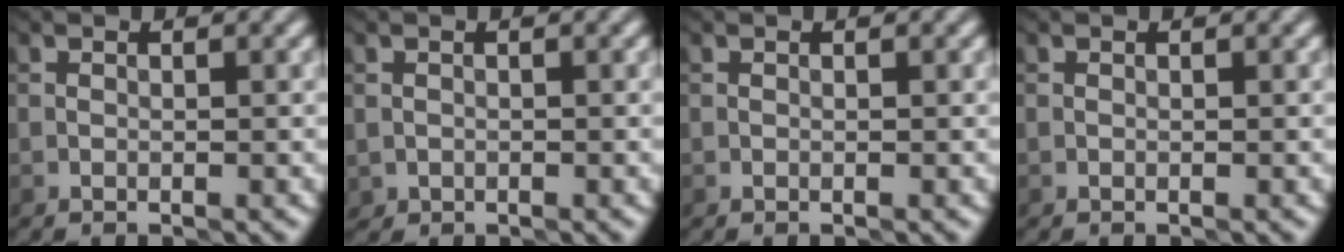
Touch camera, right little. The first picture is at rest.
{"total": 0.8, "force": [0.0, 0.8, 0.1], "torque": [0.000, -0.002, 0.003]}
{"total": 0.0}
{"total": 0.0}